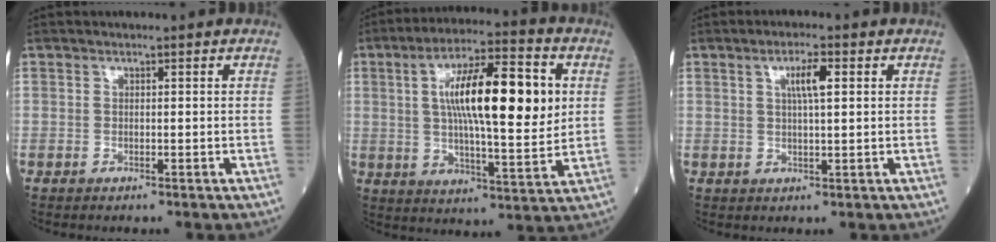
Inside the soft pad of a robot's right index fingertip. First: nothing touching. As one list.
[{"total": 17.6, "force": [3.5, 3.6, 16.9], "torque": [-0.286, 0.016, 0.053]}, {"total": 3.9, "force": [1.3, 0.5, 3.7], "torque": [-0.067, 0.004, 0.022]}]